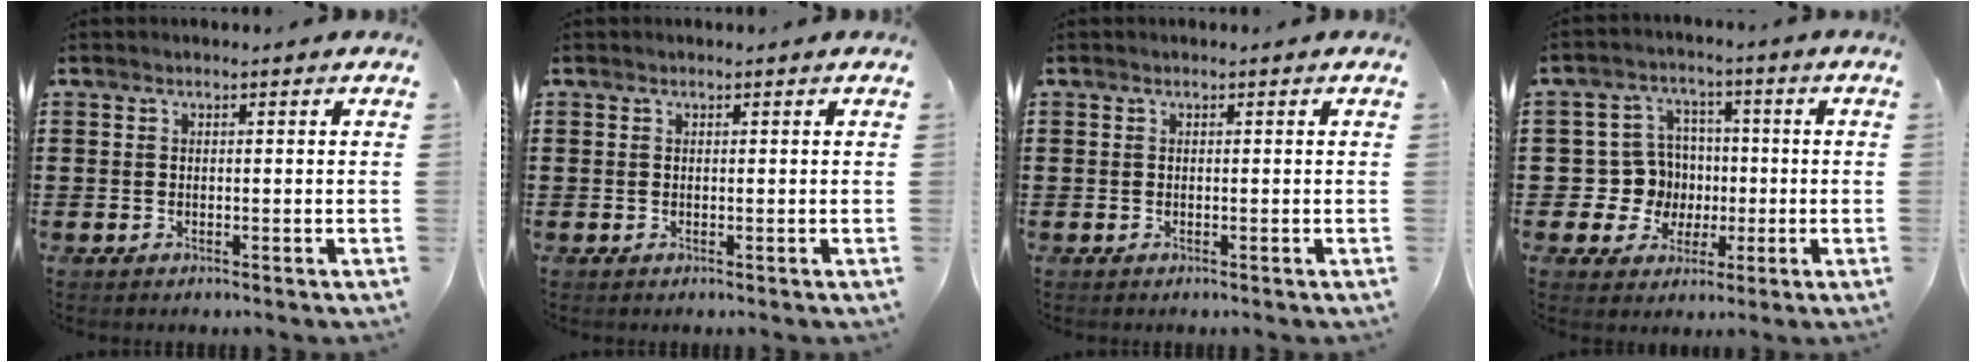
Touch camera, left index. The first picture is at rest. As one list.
[{"total": 0.0}, {"total": 0.0}, {"total": 7.6, "force": [0.0, 7.5, 1.6], "torque": [-0.071, 0.014, 0.009]}]